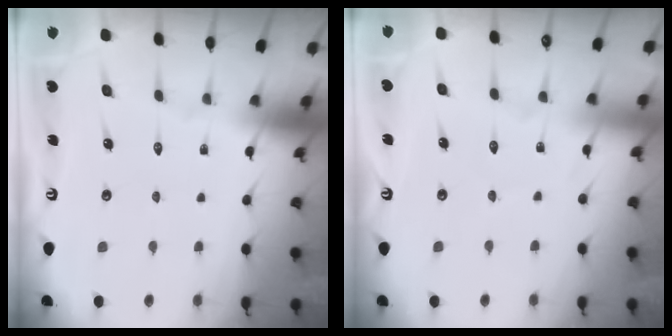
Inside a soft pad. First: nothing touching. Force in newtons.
{"total": 1.9, "press": 1.9, "slide": 0.2}